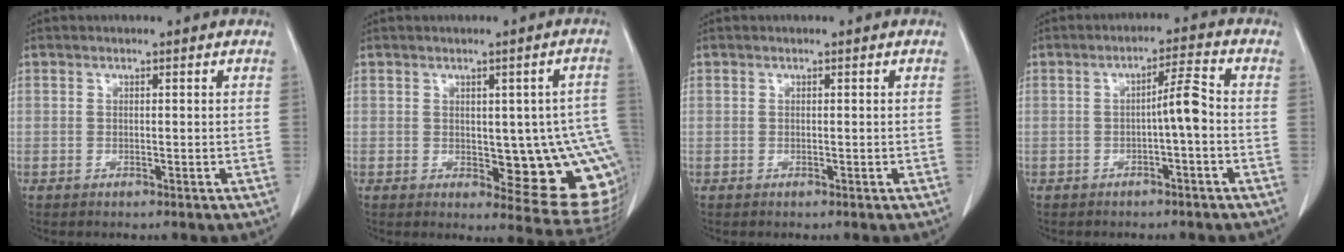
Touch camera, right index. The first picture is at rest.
{"total": 13.2, "force": [-1.0, 4.5, 12.4], "torque": [-0.104, 0.004, 0.001]}
{"total": 0.0}
{"total": 4.1, "force": [-0.8, 0.1, 4.0], "torque": [-0.061, 0.010, -0.014]}